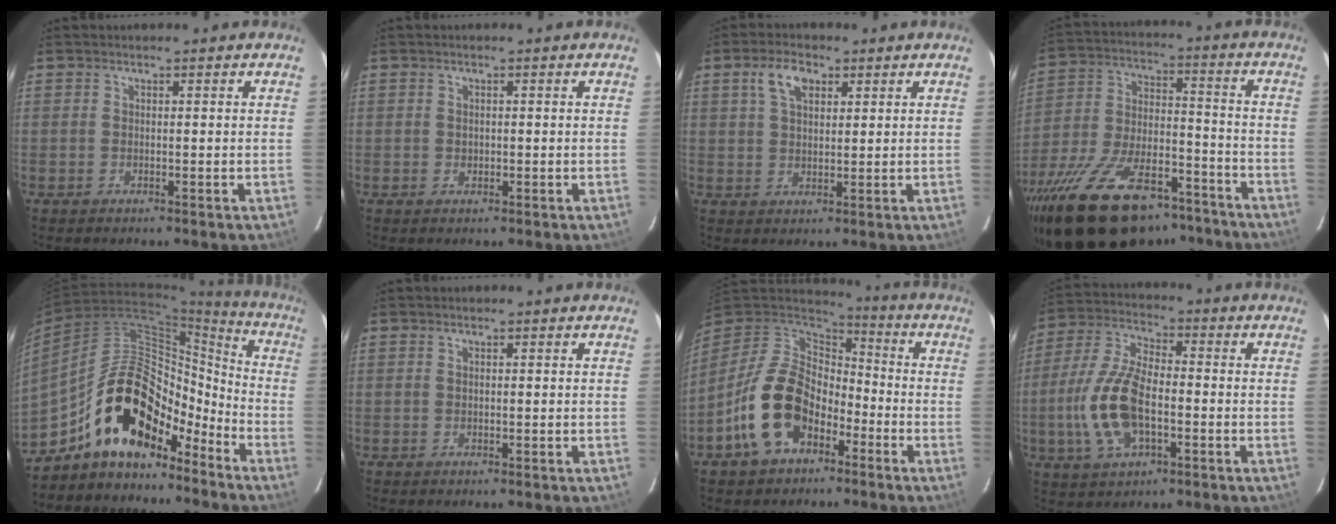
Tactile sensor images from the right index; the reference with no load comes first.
{"total": 0.9, "force": [0.0, 0.8, 0.3], "torque": [-0.002, 0.001, 0.000]}
{"total": 5.5, "force": [2.6, 2.8, 3.9], "torque": [-0.074, 0.013, 0.047]}
{"total": 26.8, "force": [-19.5, 11.1, 14.5], "torque": [-0.280, -0.011, -0.296]}
{"total": 17.8, "force": [-12.8, 8.7, 8.9], "torque": [-0.146, 0.037, -0.208]}
{"total": 0.0}
{"total": 15.3, "force": [-6.4, 10.6, 8.9], "torque": [-0.195, 0.016, -0.098]}
{"total": 14.4, "force": [-3.2, 7.0, 12.2], "torque": [-0.267, 0.004, -0.060]}